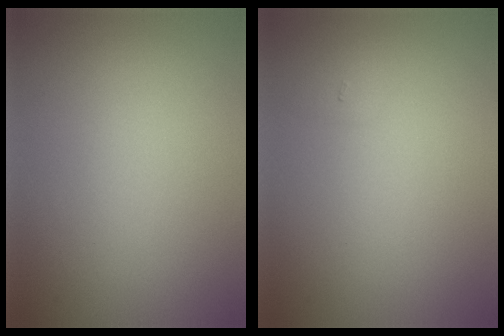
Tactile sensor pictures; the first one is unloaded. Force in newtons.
{"total": 0.6, "press": 0.6, "slide": 0.1}